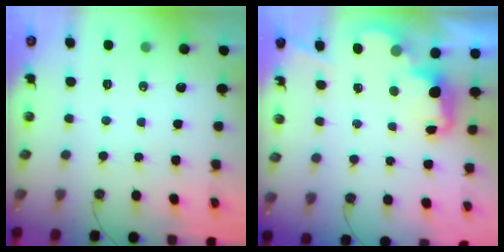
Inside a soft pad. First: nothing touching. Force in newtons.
{"total": 2.4, "press": 2.3, "slide": 0.5}